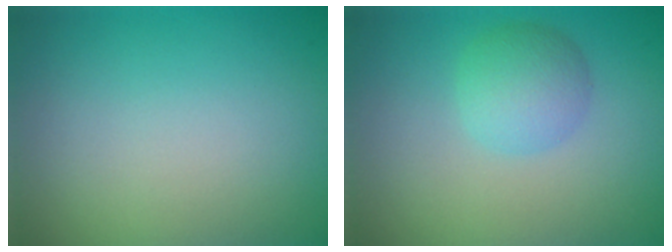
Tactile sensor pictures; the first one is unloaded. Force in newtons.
{"total": 2.9, "press": 2.9, "slide": 0.2}